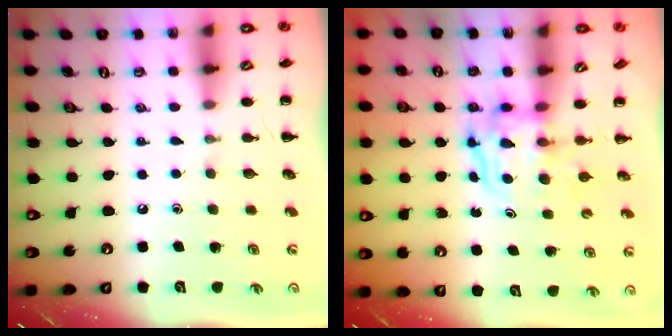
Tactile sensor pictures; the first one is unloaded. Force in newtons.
{"total": 3.5, "press": 3.4, "slide": 0.3}